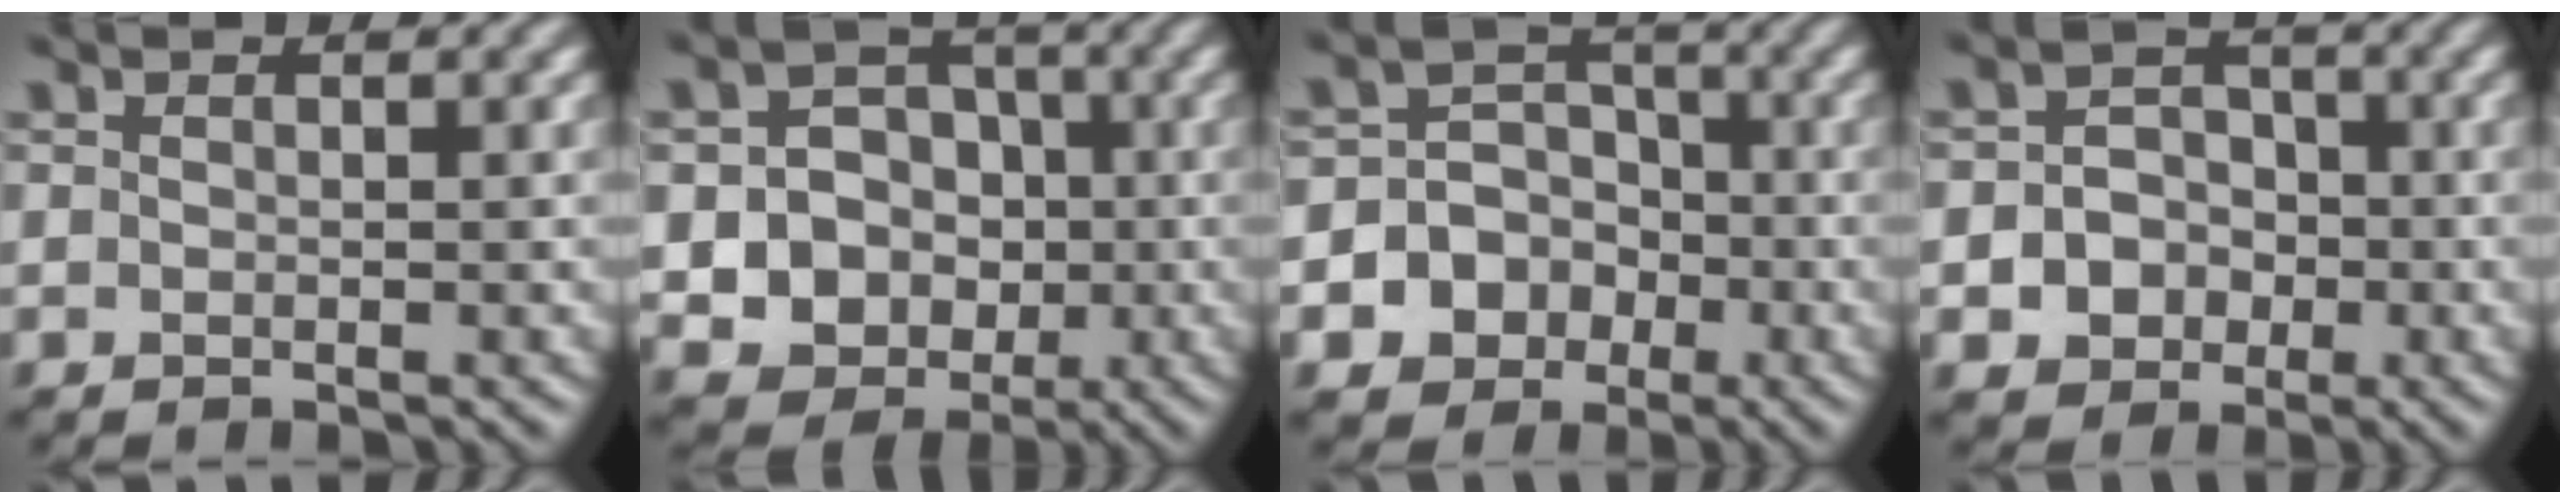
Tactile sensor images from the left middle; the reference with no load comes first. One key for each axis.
{"total": 9.0, "fx": -2.3, "fy": 8.2, "fz": 3.1, "tx": -0.057, "ty": -0.005, "tz": -0.058}
{"total": 8.4, "fx": -4.0, "fy": 7.3, "fz": 1.2, "tx": -0.019, "ty": 0.002, "tz": -0.085}
{"total": 4.5, "fx": -1.8, "fy": 3.9, "fz": 1.4, "tx": -0.009, "ty": 0.004, "tz": -0.047}